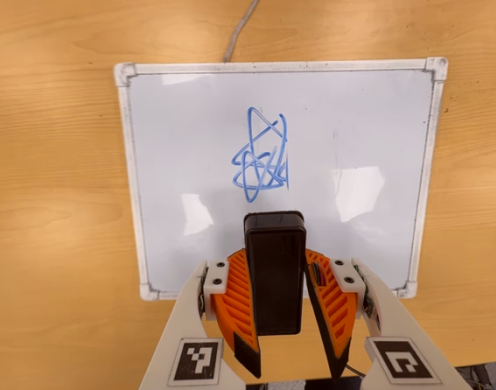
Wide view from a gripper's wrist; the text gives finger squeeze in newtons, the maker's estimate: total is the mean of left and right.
{"total": 8.0, "left": 7.6, "right": 8.4}